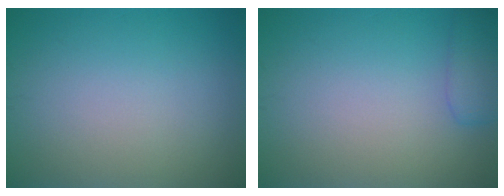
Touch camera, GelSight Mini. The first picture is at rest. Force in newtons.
{"total": 2.3, "press": 2.3, "slide": 0.2}